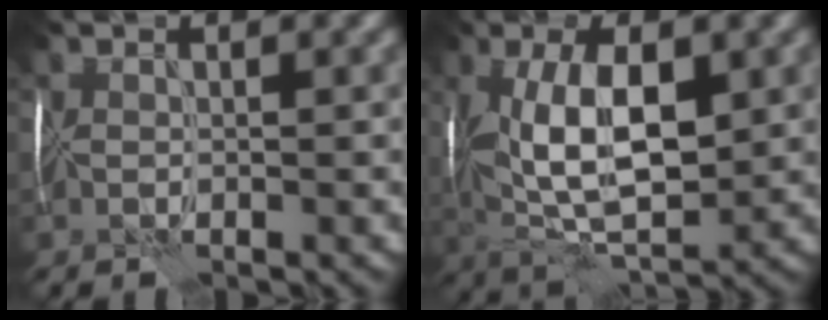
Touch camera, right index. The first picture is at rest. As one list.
[{"total": 10.4, "force": [1.3, 4.9, 9.1], "torque": [-0.169, 0.008, 0.021]}]